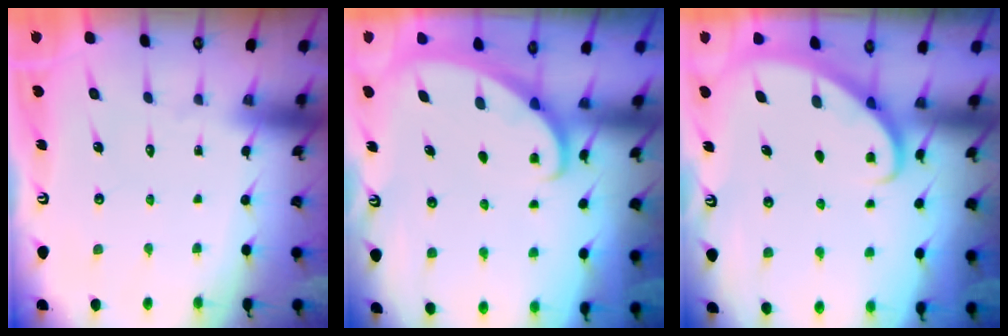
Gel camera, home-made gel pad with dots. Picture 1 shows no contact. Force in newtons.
{"total": 1.2, "press": 1.2, "slide": 0.1}
{"total": 2.9, "press": 2.9, "slide": 0.2}